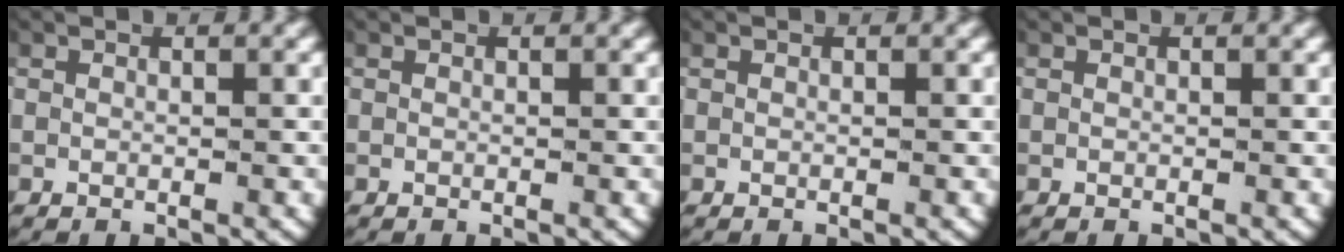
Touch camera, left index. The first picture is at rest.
{"total": 0.0}
{"total": 0.0}
{"total": 0.0}